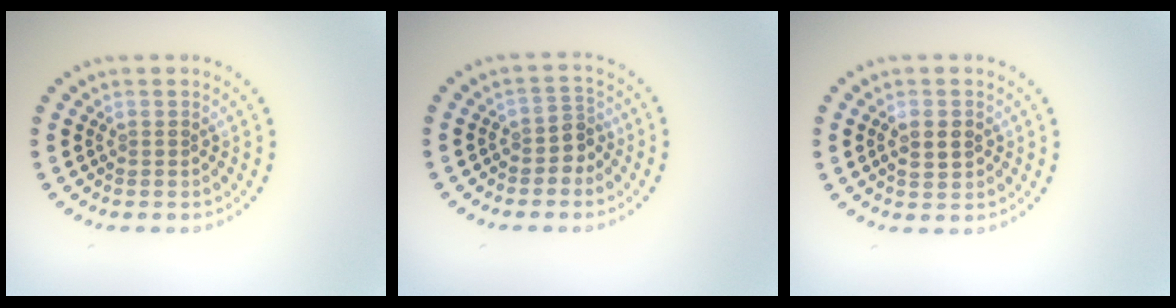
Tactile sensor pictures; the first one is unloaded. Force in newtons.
{"total": 2.0, "press": 1.6, "slide": 1.2}
{"total": 1.9, "press": 1.9, "slide": 0.1}